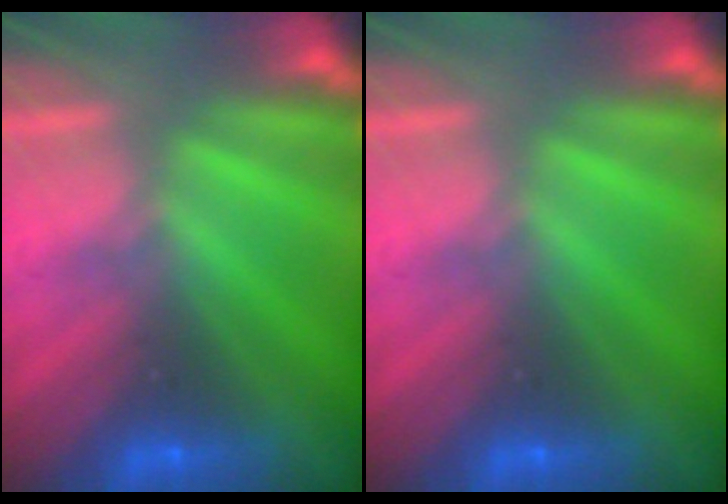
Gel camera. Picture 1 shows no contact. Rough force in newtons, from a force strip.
{"total": 0.0}